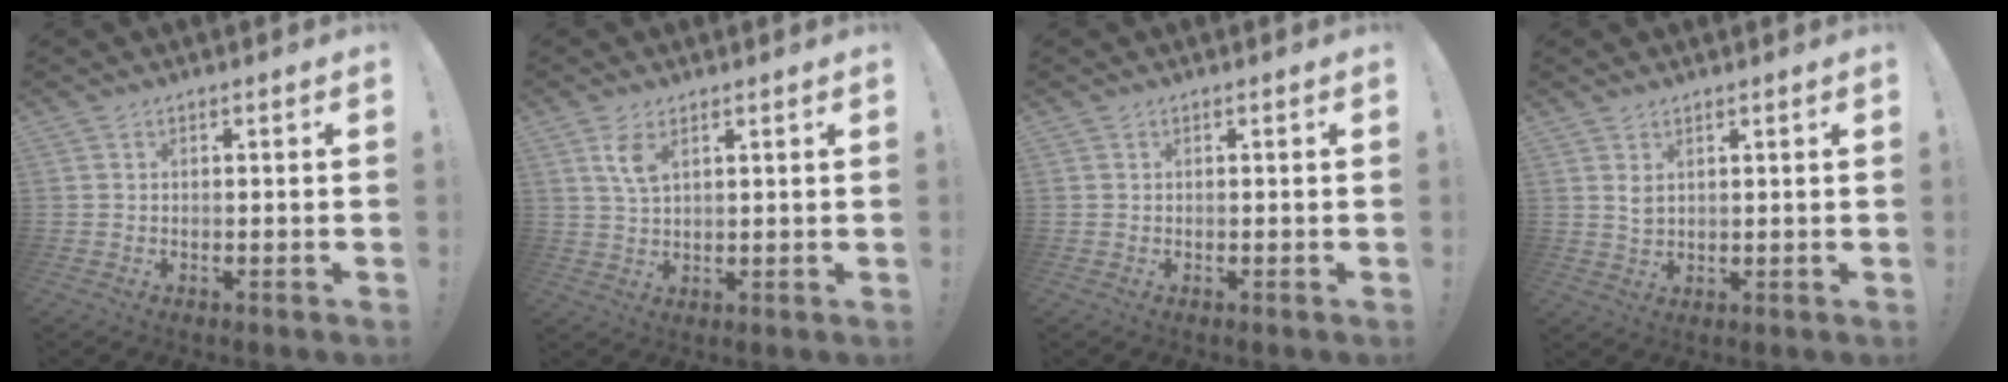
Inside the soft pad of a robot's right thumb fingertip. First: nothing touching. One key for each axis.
{"total": 5.5, "fx": 2.8, "fy": 2.7, "fz": 3.9, "tx": -0.067, "ty": -0.013, "tz": 0.051}
{"total": 0.0}
{"total": 2.8, "fx": 1.7, "fy": 1.7, "fz": 1.4, "tx": -0.023, "ty": -0.009, "tz": 0.031}